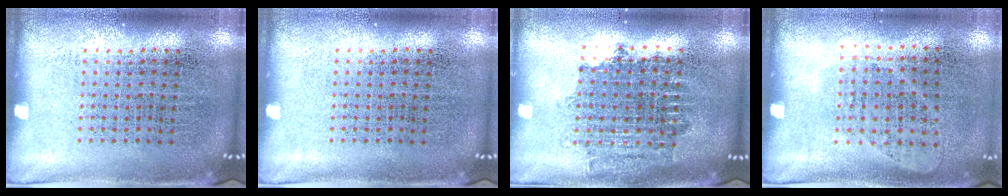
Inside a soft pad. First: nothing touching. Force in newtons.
{"total": 0.0}
{"total": 1.6, "press": 1.3, "slide": 0.9}
{"total": 1.0, "press": 0.8, "slide": 0.5}